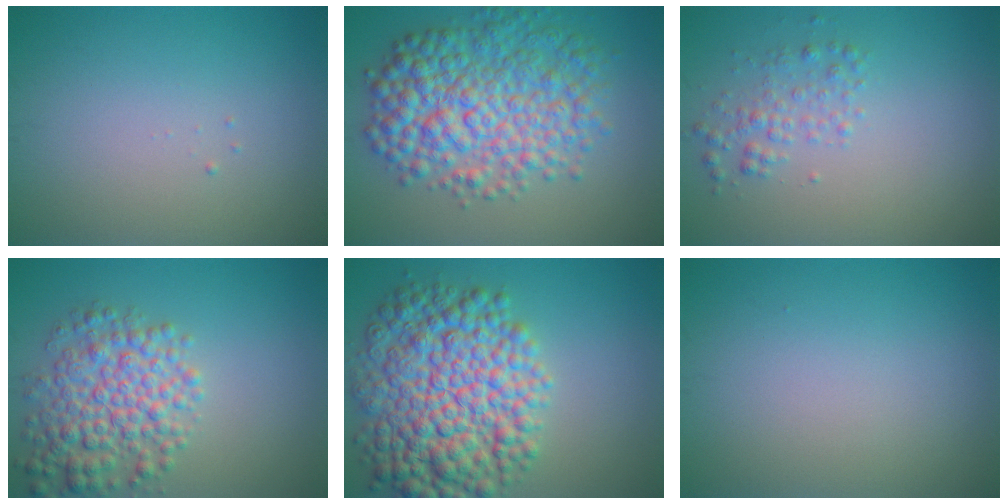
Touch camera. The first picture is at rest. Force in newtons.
{"total": 8.7, "press": 8.7, "slide": 0.1}
{"total": 1.9, "press": 1.9, "slide": 0.1}
{"total": 6.0, "press": 6.0, "slide": 0.2}
{"total": 11.3, "press": 11.3, "slide": 0.1}
{"total": 0.0}